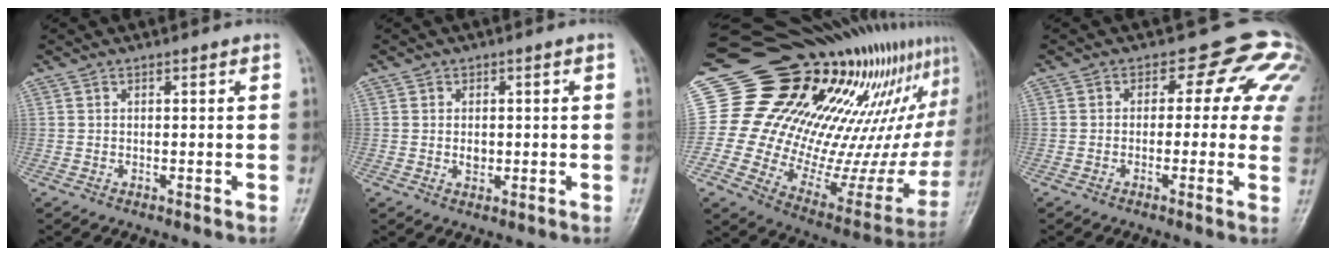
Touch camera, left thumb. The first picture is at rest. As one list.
[{"total": 2.2, "force": [-0.1, 1.8, 1.3], "torque": [-0.007, 0.004, 0.000]}, {"total": 33.5, "force": [17.4, 17.0, 23.0], "torque": [-0.321, -0.028, 0.271]}, {"total": 10.2, "force": [2.5, 6.7, 7.2], "torque": [-0.026, 0.009, 0.007]}]